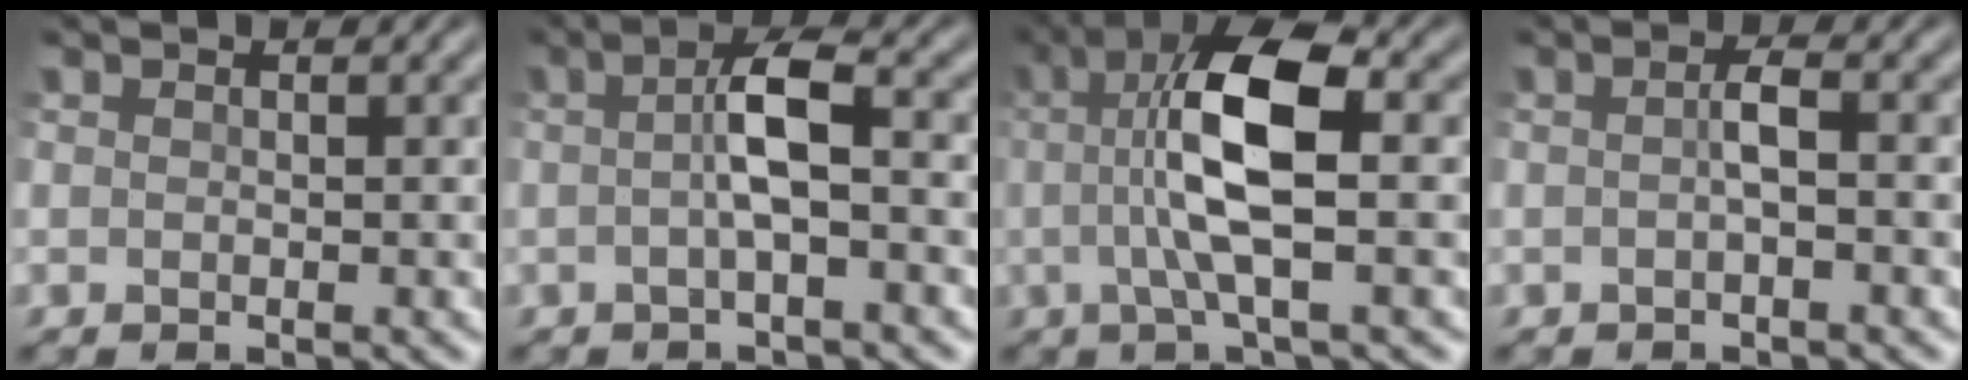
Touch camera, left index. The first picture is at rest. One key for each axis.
{"total": 4.0, "fx": -0.2, "fy": 0.8, "fz": 3.9, "tx": -0.075, "ty": 0.010, "tz": -0.008}
{"total": 7.6, "fx": 0.9, "fy": 2.0, "fz": 7.3, "tx": -0.144, "ty": 0.015, "tz": 0.010}
{"total": 1.6, "fx": -0.3, "fy": 0.4, "fz": 1.6, "tx": -0.034, "ty": 0.003, "tz": -0.004}